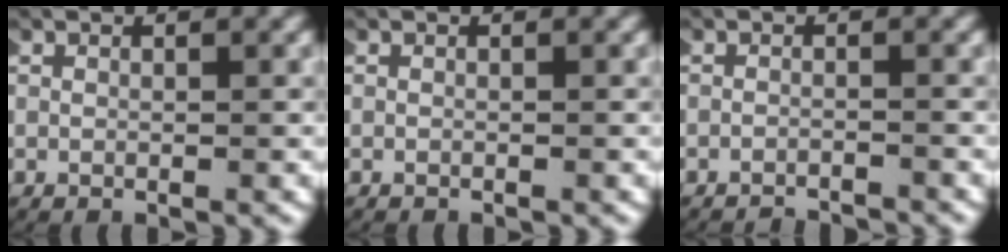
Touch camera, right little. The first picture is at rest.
{"total": 0.0}
{"total": 2.9, "force": [-2.9, 0.1, -0.1], "torque": [-0.002, -0.012, -0.043]}